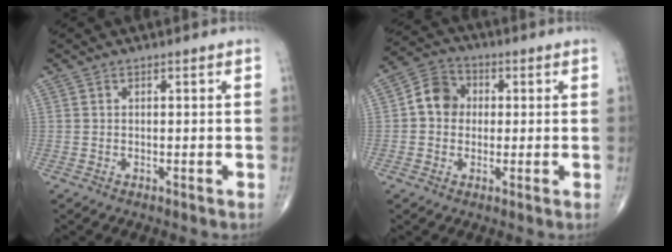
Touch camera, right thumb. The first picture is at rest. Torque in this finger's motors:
{"motor_torque": [0.67, 1.30, 0.39, -0.13, 0.04]}